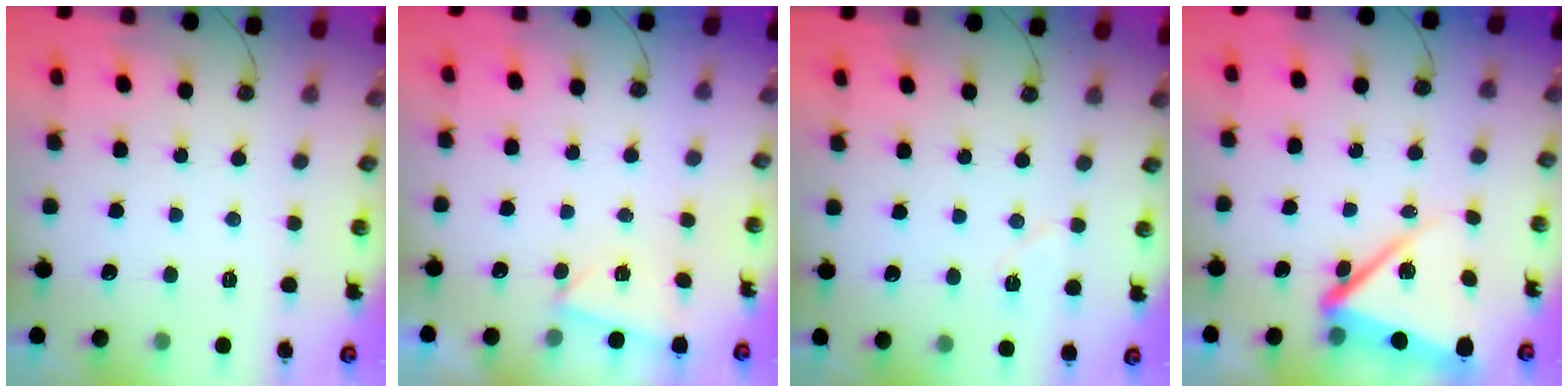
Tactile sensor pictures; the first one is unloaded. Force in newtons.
{"total": 2.9, "press": 0.8, "slide": 2.7}
{"total": 7.1, "press": 6.9, "slide": 1.7}
{"total": 10.3, "press": 10.1, "slide": 1.9}